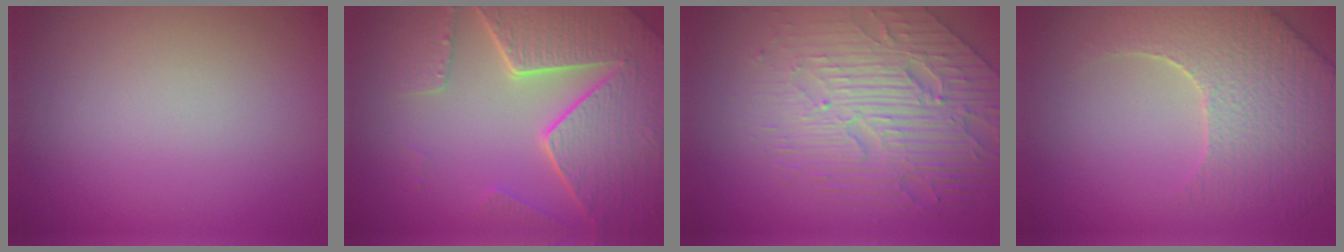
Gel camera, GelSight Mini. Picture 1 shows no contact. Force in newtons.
{"total": 8.1, "press": 5.9, "slide": 5.5}
{"total": 7.5, "press": 5.3, "slide": 5.4}
{"total": 6.5, "press": 5.3, "slide": 3.7}